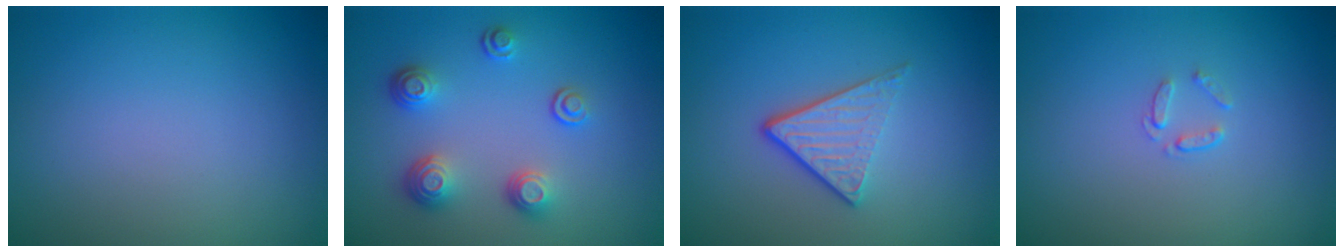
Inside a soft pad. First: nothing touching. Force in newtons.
{"total": 3.4, "press": 2.6, "slide": 2.1}
{"total": 3.6, "press": 2.4, "slide": 2.6}
{"total": 0.7, "press": 0.5, "slide": 0.5}